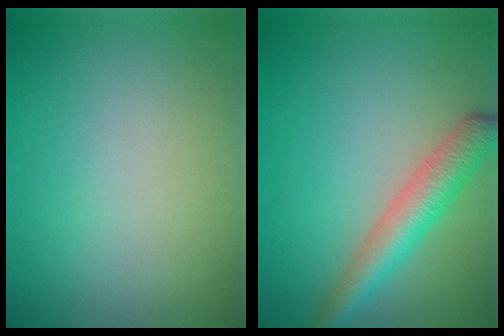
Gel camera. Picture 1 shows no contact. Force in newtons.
{"total": 4.4, "press": 4.4, "slide": 0.1}